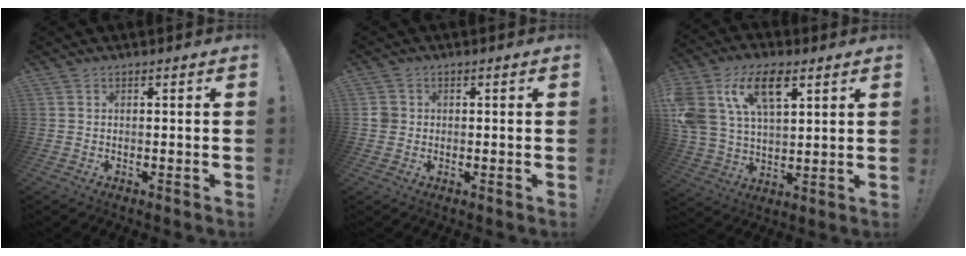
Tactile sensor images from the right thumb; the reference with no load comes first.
{"total": 3.1, "force": [0.1, 2.8, 1.2], "torque": [-0.028, 0.006, 0.002]}
{"total": 16.4, "force": [7.6, 9.7, 10.9], "torque": [-0.226, -0.019, 0.140]}